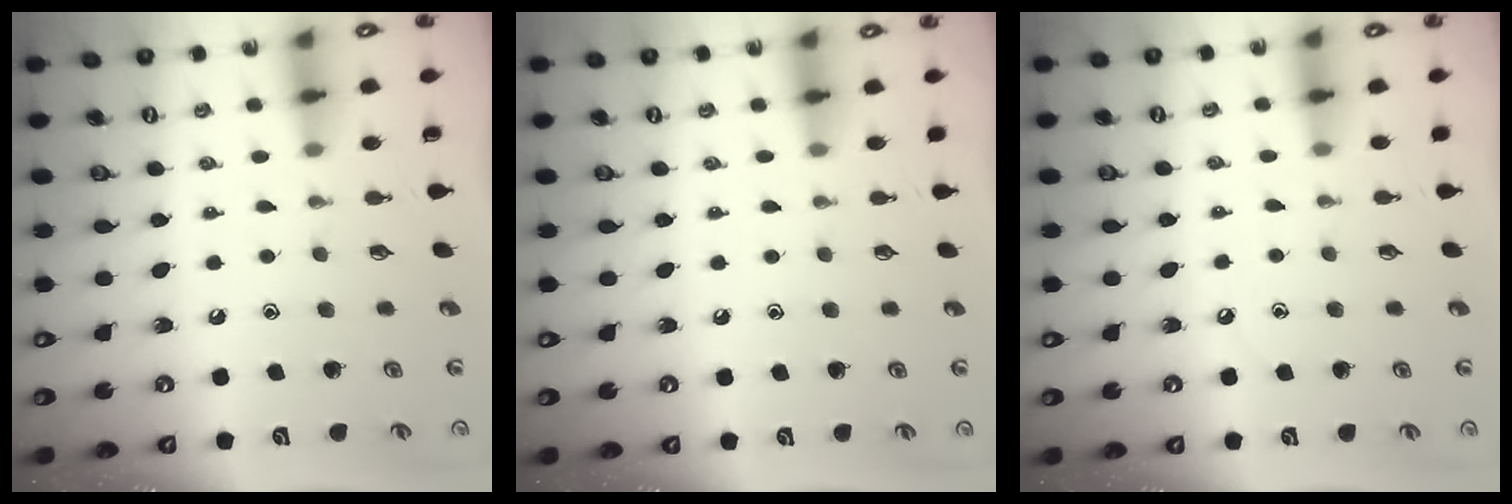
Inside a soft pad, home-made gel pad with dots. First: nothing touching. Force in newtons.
{"total": 2.4, "press": 2.4, "slide": 0.4}
{"total": 4.3, "press": 4.3, "slide": 0.6}